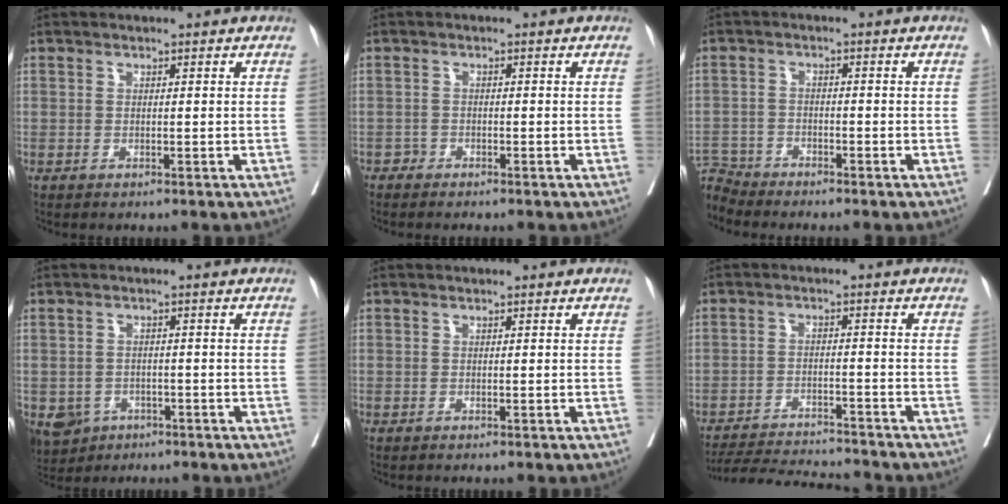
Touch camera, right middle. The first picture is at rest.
{"total": 0.8, "force": [-0.8, 0.3, -0.1], "torque": [0.001, 0.002, -0.020]}
{"total": 4.5, "force": [-4.4, 0.0, -1.1], "torque": [0.024, -0.003, -0.086]}
{"total": 5.7, "force": [-3.1, 4.5, 1.6], "torque": [-0.029, 0.001, -0.043]}
{"total": 0.0}
{"total": 11.5, "force": [-11.1, 0.5, 2.8], "torque": [-0.044, -0.004, -0.168]}